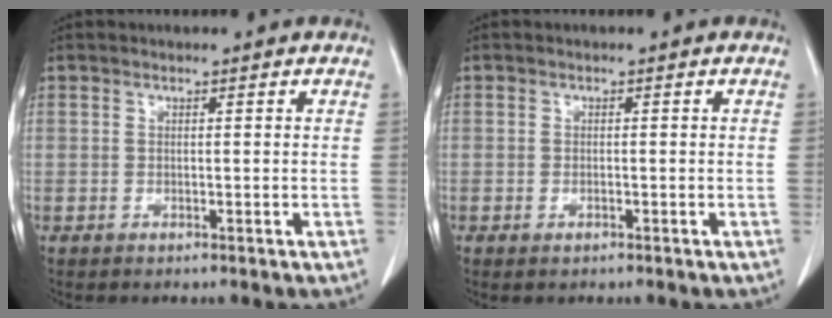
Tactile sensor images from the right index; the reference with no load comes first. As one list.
[{"total": 0.7, "force": [-0.4, 0.3, 0.5], "torque": [-0.011, -0.002, 0.000]}]